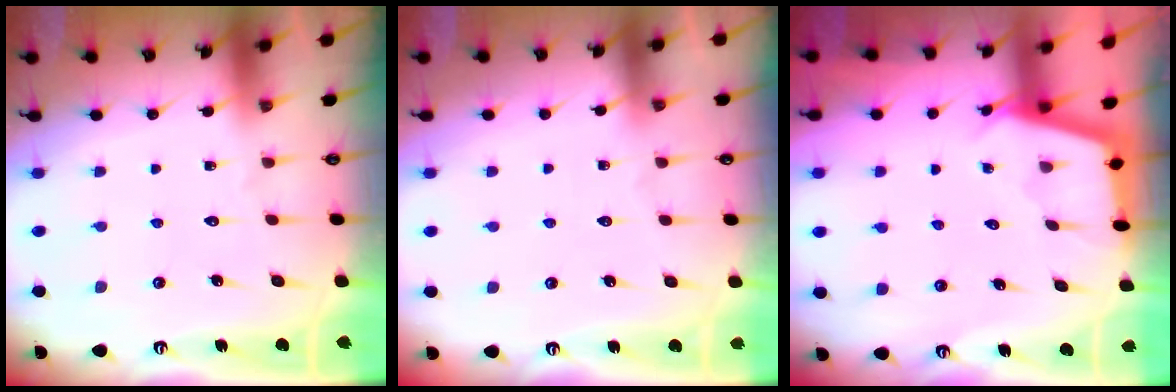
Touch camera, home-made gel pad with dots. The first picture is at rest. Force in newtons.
{"total": 3.2, "press": 3.1, "slide": 0.4}
{"total": 2.4, "press": 2.4, "slide": 0.1}